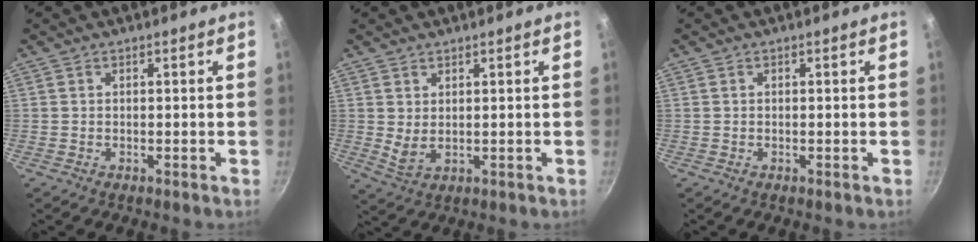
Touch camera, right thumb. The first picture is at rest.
{"total": 3.0, "force": [1.1, 1.5, 2.4], "torque": [-0.042, -0.018, 0.026]}
{"total": 0.0}